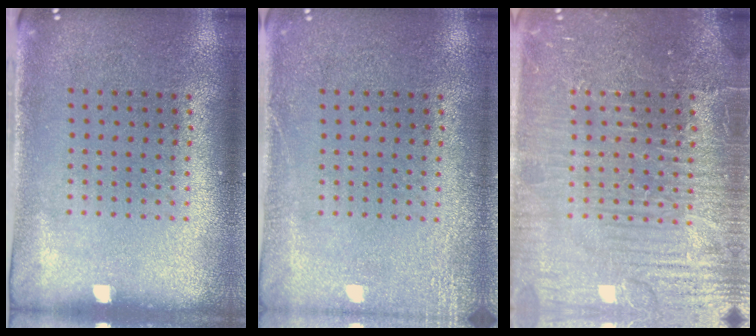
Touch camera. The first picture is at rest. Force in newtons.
{"total": 2.1, "press": 2.1, "slide": 0.3}
{"total": 7.3, "press": 7.2, "slide": 1.0}